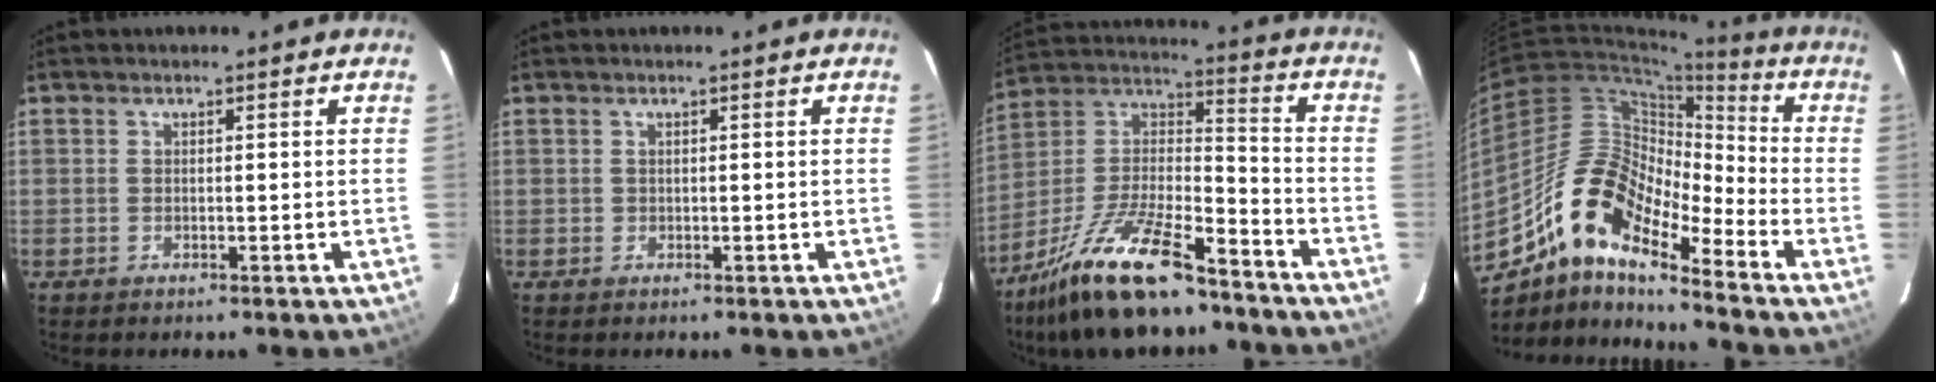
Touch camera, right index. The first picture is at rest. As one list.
[{"total": 0.8, "force": [-0.2, 0.8, 0.0], "torque": [0.002, 0.000, -0.002]}, {"total": 20.5, "force": [-14.6, 5.9, 13.0], "torque": [-0.262, -0.004, -0.257]}, {"total": 15.4, "force": [-10.6, 4.7, 10.1], "torque": [-0.168, 0.004, -0.217]}]